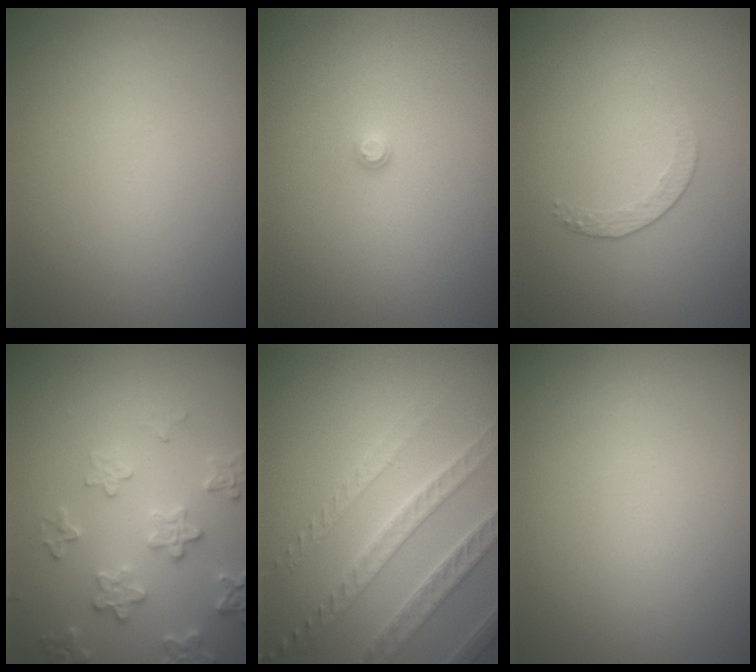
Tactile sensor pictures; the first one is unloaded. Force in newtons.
{"total": 0.6, "press": 0.6, "slide": 0.2}
{"total": 1.4, "press": 0.7, "slide": 1.2}
{"total": 3.4, "press": 3.4, "slide": 0.2}
{"total": 4.4, "press": 4.2, "slide": 1.1}
{"total": 0.0}